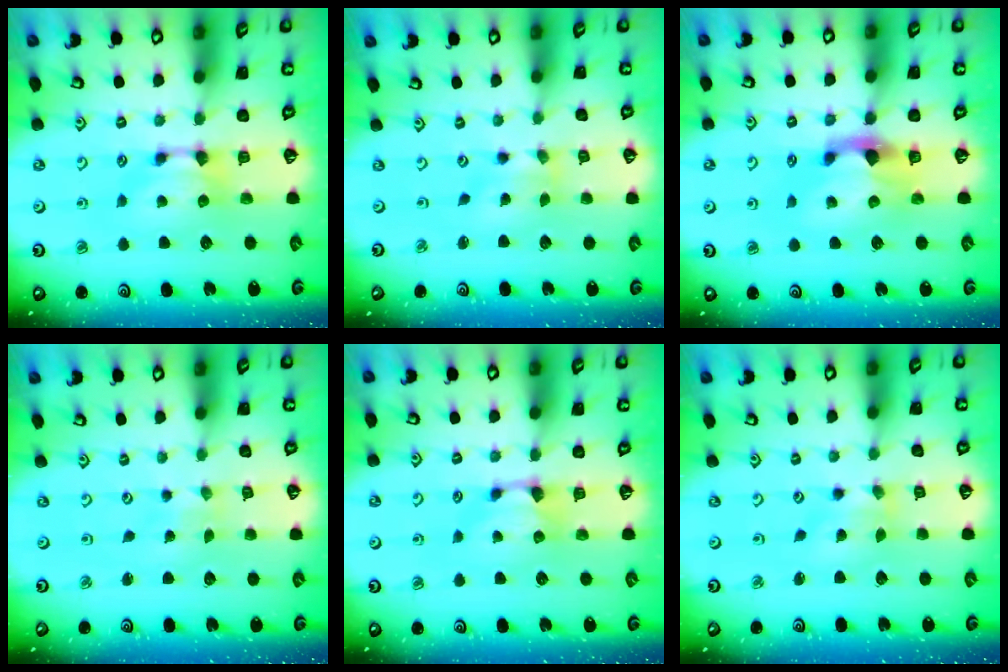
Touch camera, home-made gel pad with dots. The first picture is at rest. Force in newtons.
{"total": 1.5, "press": 1.0, "slide": 1.1}
{"total": 3.1, "press": 2.8, "slide": 1.4}
{"total": 5.4, "press": 5.4, "slide": 0.3}
{"total": 0.8, "press": 0.2, "slide": 0.8}
{"total": 1.3, "press": 0.6, "slide": 1.2}